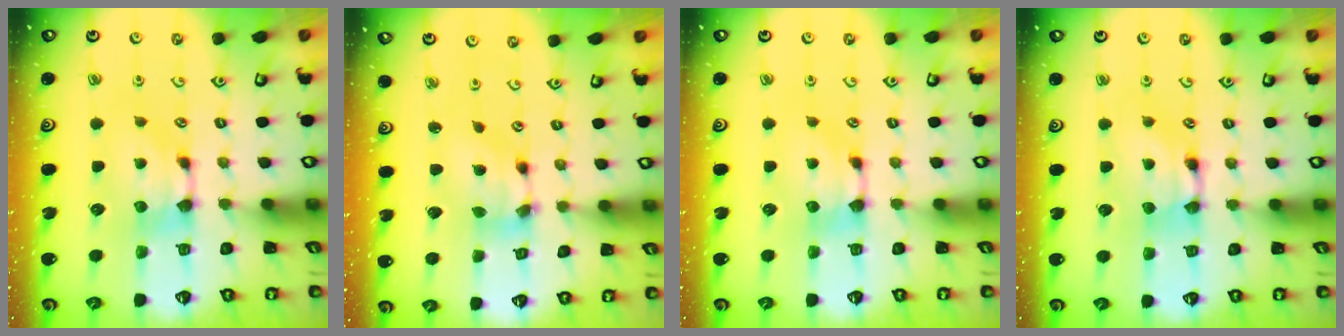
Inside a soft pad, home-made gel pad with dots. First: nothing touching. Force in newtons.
{"total": 5.5, "press": 5.1, "slide": 2.1}
{"total": 0.0}
{"total": 1.9, "press": 1.9, "slide": 0.1}